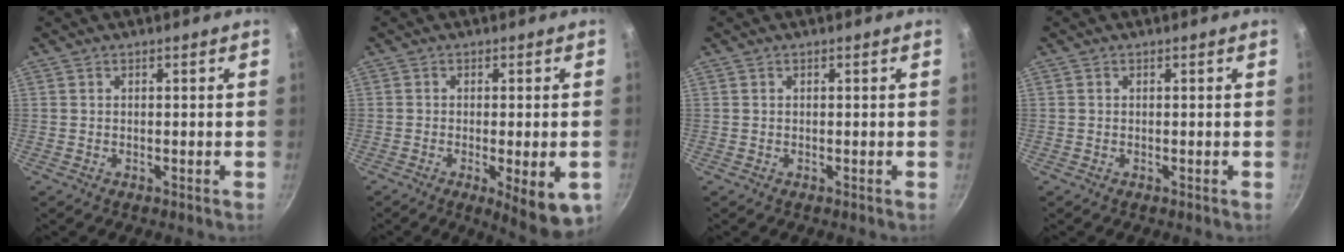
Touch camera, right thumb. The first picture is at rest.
{"total": 9.8, "force": [-3.3, 2.7, 8.8], "torque": [-0.116, -0.012, -0.039]}
{"total": 0.0}
{"total": 0.0}